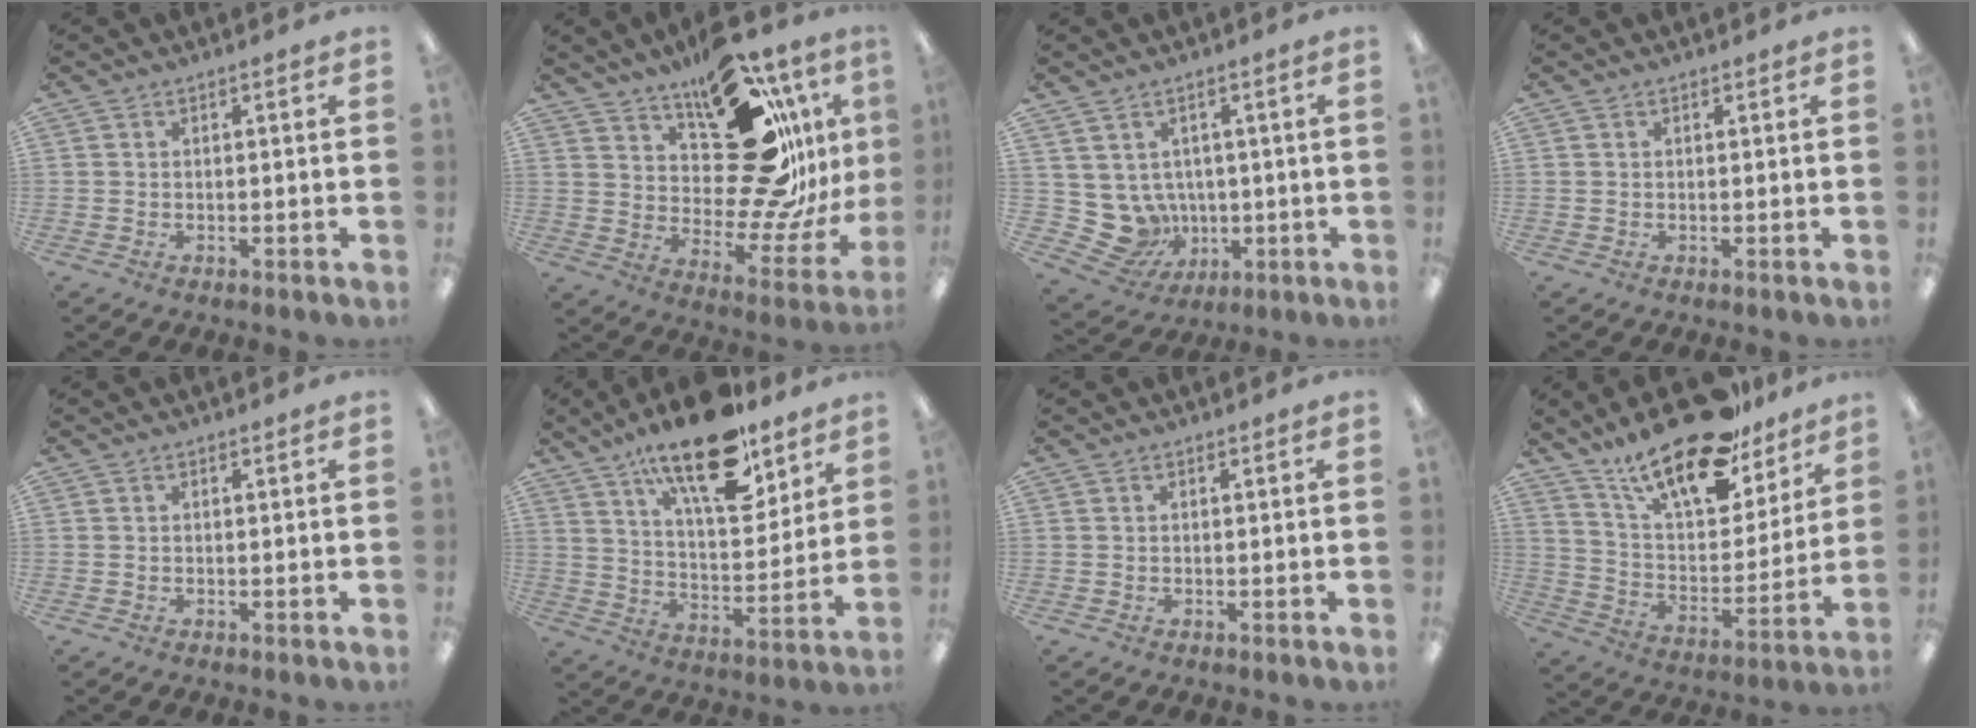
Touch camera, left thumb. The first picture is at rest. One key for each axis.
{"total": 26.7, "fx": 12.3, "fy": 13.7, "fz": 19.4, "tx": -0.243, "ty": -0.077, "tz": 0.219}
{"total": 7.6, "fx": 1.2, "fy": 7.3, "fz": 1.8, "tx": -0.069, "ty": -0.025, "tz": 0.033}
{"total": 0.0}
{"total": 0.0}
{"total": 19.9, "fx": 13.6, "fy": 7.6, "fz": 12.4, "tx": -0.198, "ty": -0.075, "tz": 0.227}
{"total": 0.0}
{"total": 21.7, "fx": 16.3, "fy": 8.3, "fz": 11.5, "tx": -0.192, "ty": -0.103, "tz": 0.284}